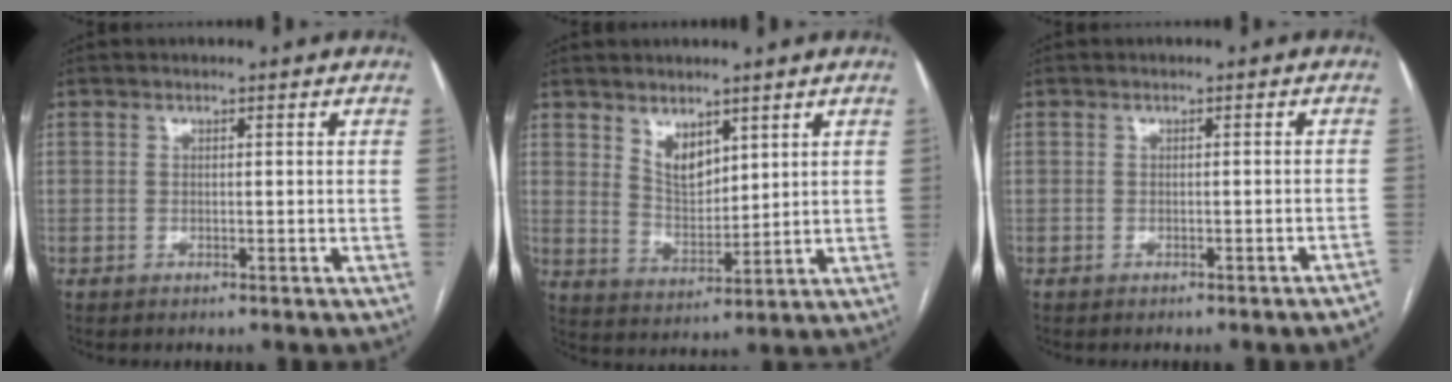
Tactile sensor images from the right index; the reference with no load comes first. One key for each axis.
{"total": 5.5, "fx": 3.5, "fy": 2.7, "fz": 3.3, "tx": -0.066, "ty": -0.006, "tz": 0.076}
{"total": 3.1, "fx": -2.8, "fy": -0.7, "fz": 1.2, "tx": -0.006, "ty": -0.002, "tz": -0.034}